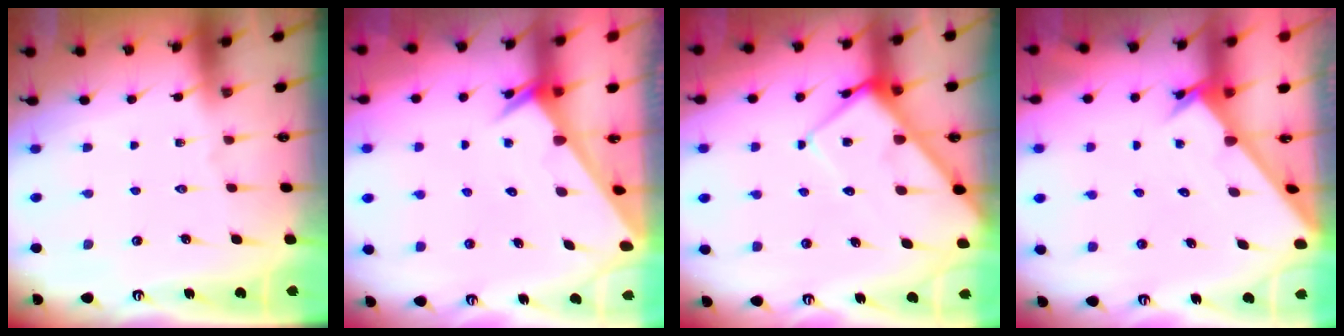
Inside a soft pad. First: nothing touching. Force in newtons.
{"total": 2.4, "press": 2.4, "slide": 0.0}
{"total": 10.1, "press": 10.1, "slide": 0.8}
{"total": 2.4, "press": 2.4, "slide": 0.2}